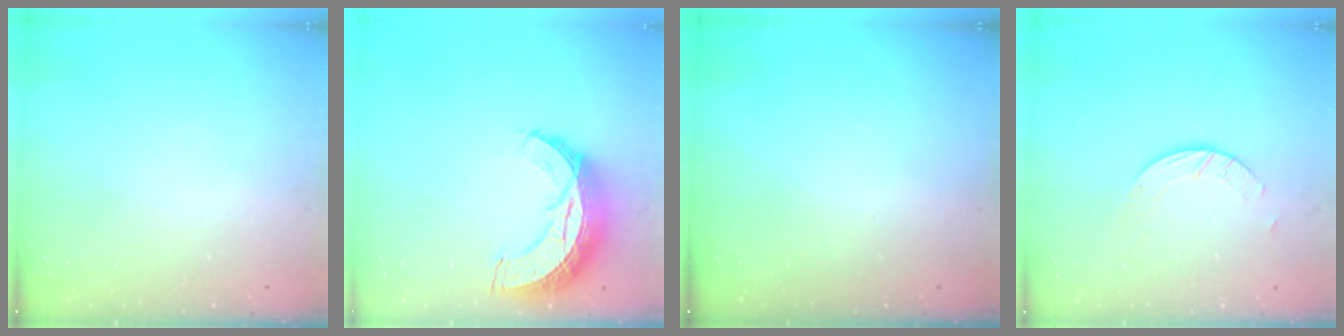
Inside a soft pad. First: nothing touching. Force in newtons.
{"total": 12.7, "press": 12.7, "slide": 0.8}
{"total": 0.0}
{"total": 2.8, "press": 2.8, "slide": 0.3}